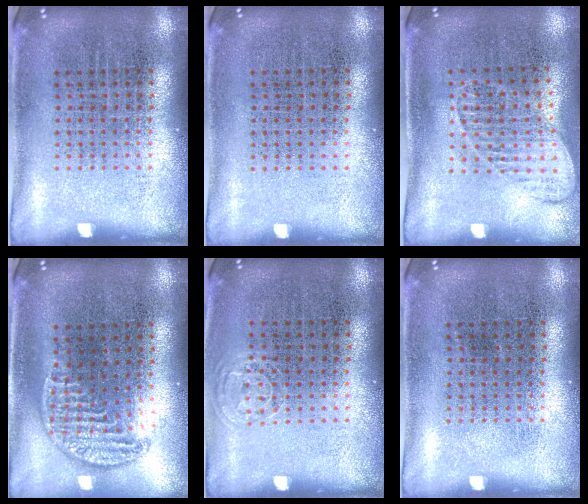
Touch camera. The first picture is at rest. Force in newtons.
{"total": 0.0}
{"total": 1.3, "press": 1.2, "slide": 0.5}
{"total": 1.2, "press": 1.1, "slide": 0.5}
{"total": 0.7, "press": 0.6, "slide": 0.3}
{"total": 0.0}